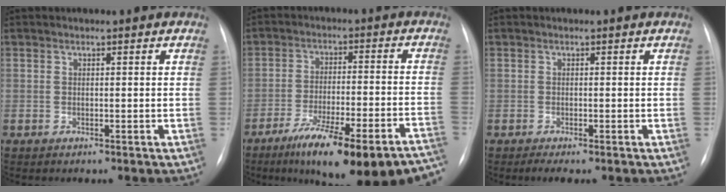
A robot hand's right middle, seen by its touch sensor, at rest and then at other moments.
{"total": 21.5, "force": [-16.5, 3.0, 13.5], "torque": [-0.143, 0.007, -0.239]}
{"total": 1.9, "force": [-1.4, 0.6, 1.1], "torque": [-0.021, -0.005, -0.019]}